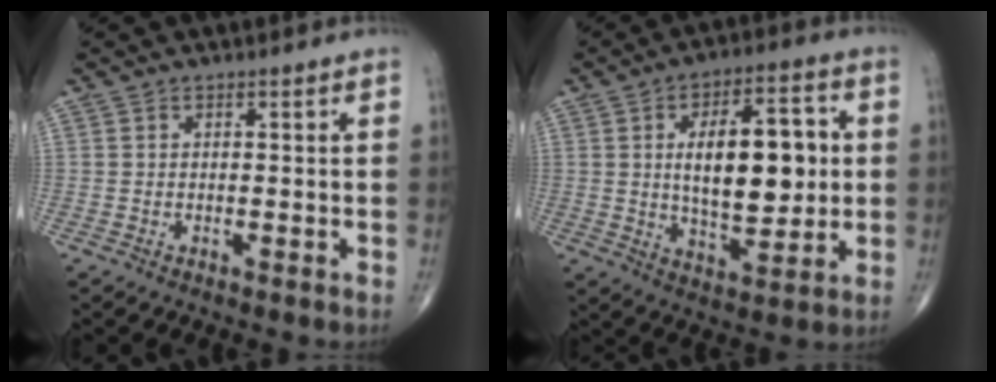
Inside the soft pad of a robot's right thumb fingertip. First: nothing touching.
{"total": 17.0, "force": [1.9, 8.0, 14.9], "torque": [-0.204, 0.000, 0.033]}